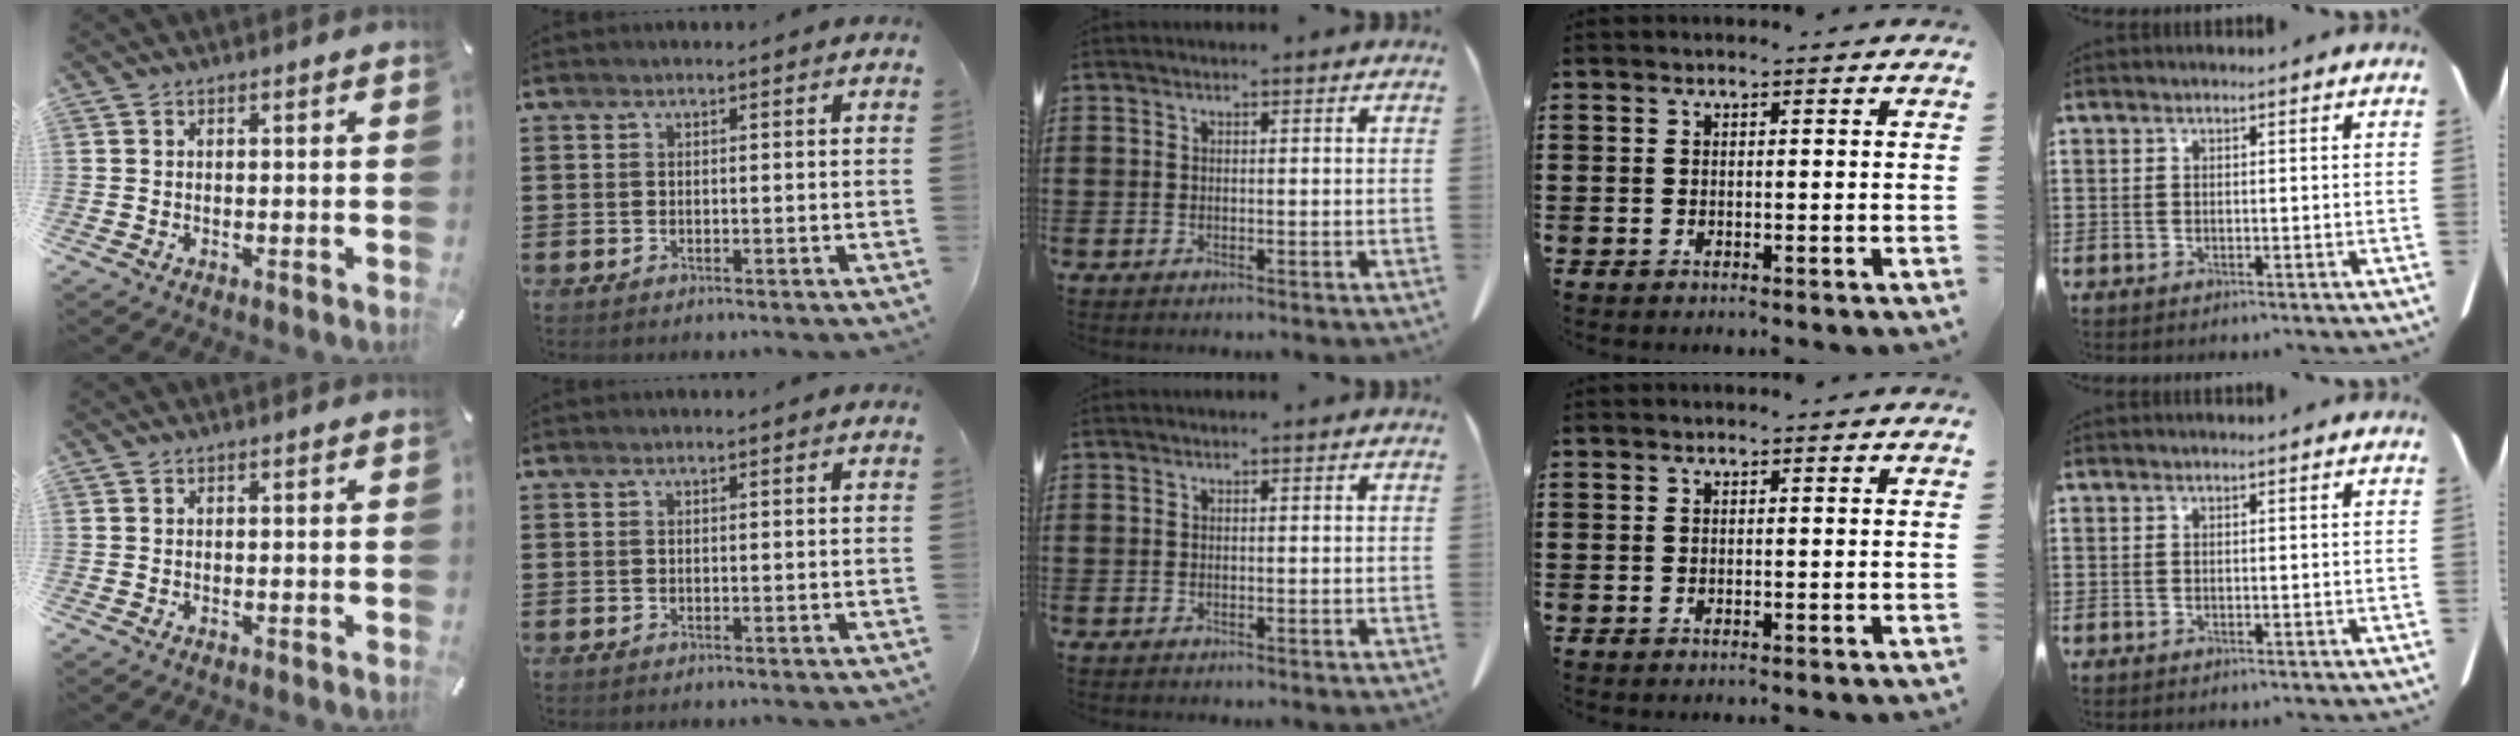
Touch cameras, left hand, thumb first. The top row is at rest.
{}